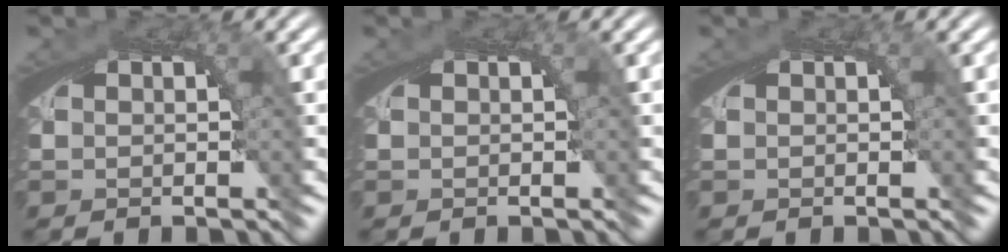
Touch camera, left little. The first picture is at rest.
{"total": 0.0}
{"total": 0.0}